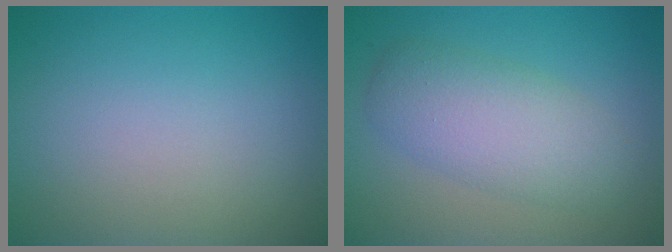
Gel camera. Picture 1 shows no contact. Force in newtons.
{"total": 4.7, "press": 4.7, "slide": 0.2}